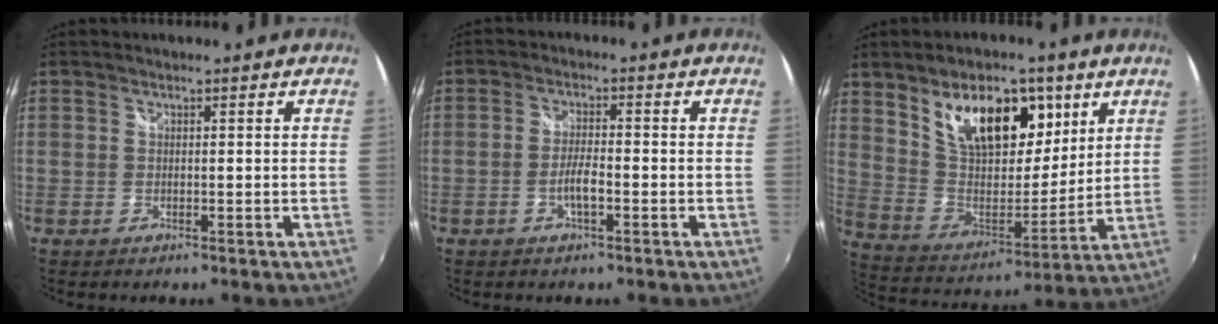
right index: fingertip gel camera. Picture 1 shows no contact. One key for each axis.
{"total": 3.6, "fx": -1.6, "fy": 0.6, "fz": 3.1, "tx": -0.066, "ty": 0.002, "tz": -0.030}
{"total": 18.9, "fx": 9.7, "fy": 9.9, "fz": 12.8, "tx": -0.212, "ty": 0.005, "tz": 0.179}